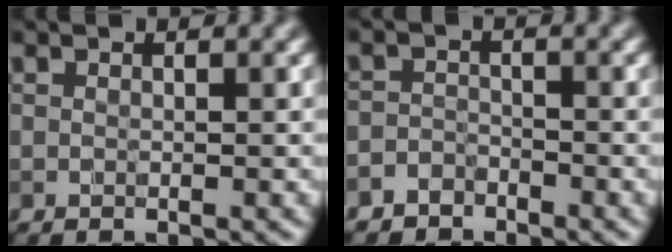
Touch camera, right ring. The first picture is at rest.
{"total": 1.9, "force": [-1.6, 1.0, -0.3], "torque": [0.017, 0.006, -0.036]}